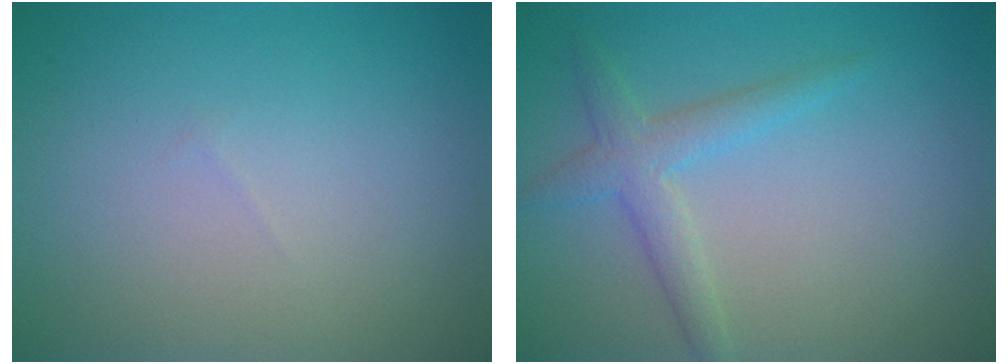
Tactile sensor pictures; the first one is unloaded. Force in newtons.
{"total": 2.6, "press": 2.6, "slide": 0.1}